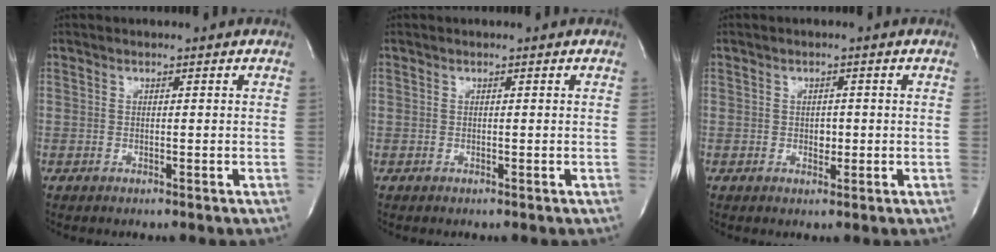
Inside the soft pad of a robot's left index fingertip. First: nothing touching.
{"total": 0.0}
{"total": 1.6, "force": [-0.5, 1.1, 1.0], "torque": [-0.014, -0.003, -0.008]}